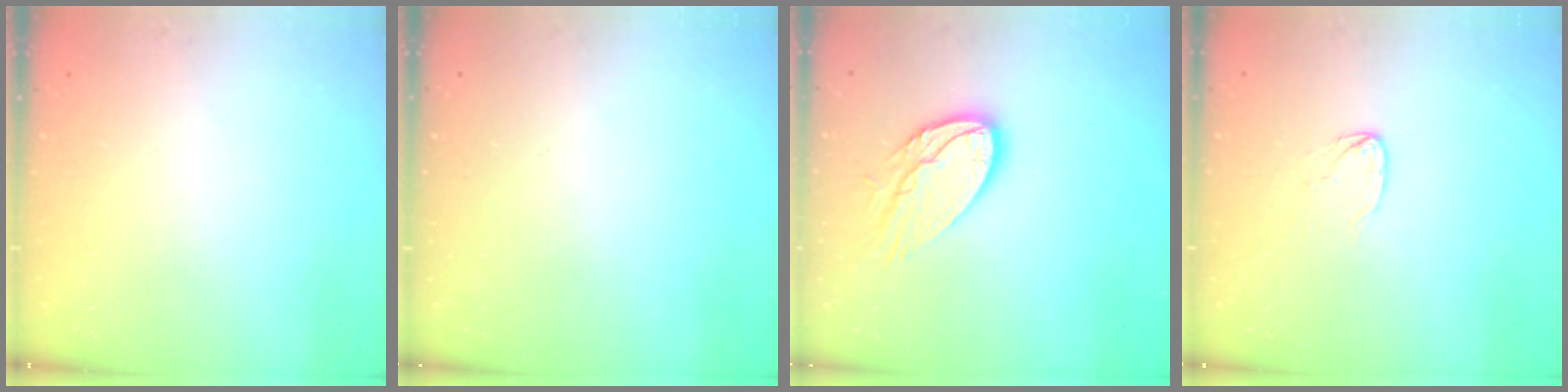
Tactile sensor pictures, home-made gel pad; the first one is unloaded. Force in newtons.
{"total": 0.0}
{"total": 14.0, "press": 13.9, "slide": 1.0}
{"total": 4.4, "press": 4.4, "slide": 0.3}